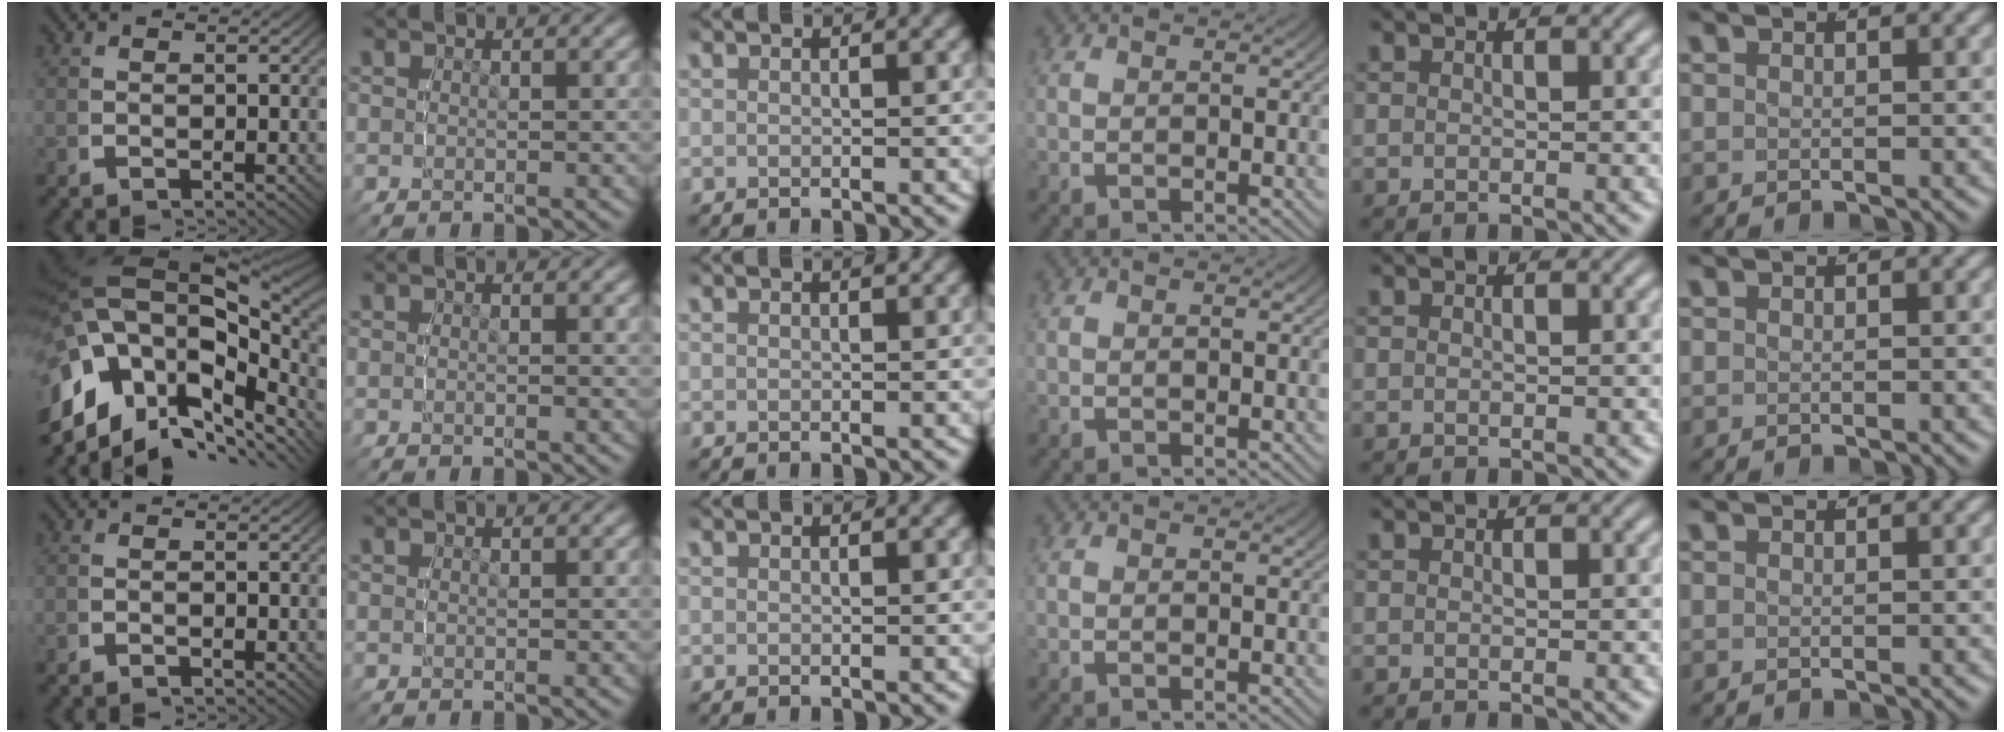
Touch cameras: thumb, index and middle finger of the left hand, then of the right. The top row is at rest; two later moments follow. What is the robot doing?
{"motion": "lift_and_place", "object": "air blower"}